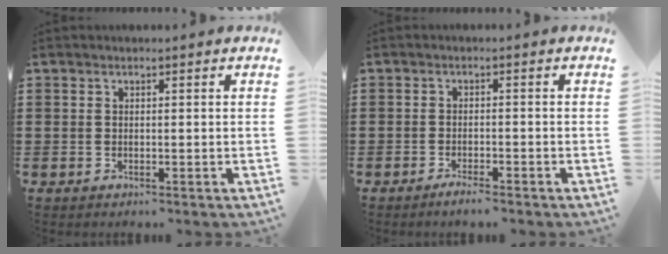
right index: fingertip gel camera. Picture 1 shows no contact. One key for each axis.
{"total": 1.7, "fx": -1.5, "fy": 0.1, "fz": 0.7, "tx": -0.015, "ty": -0.001, "tz": -0.027}